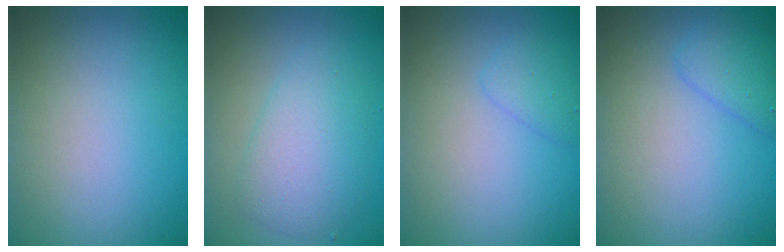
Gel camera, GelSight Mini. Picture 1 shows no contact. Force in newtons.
{"total": 3.8, "press": 3.8, "slide": 0.1}
{"total": 1.4, "press": 1.4, "slide": 0.1}
{"total": 2.2, "press": 2.2, "slide": 0.1}